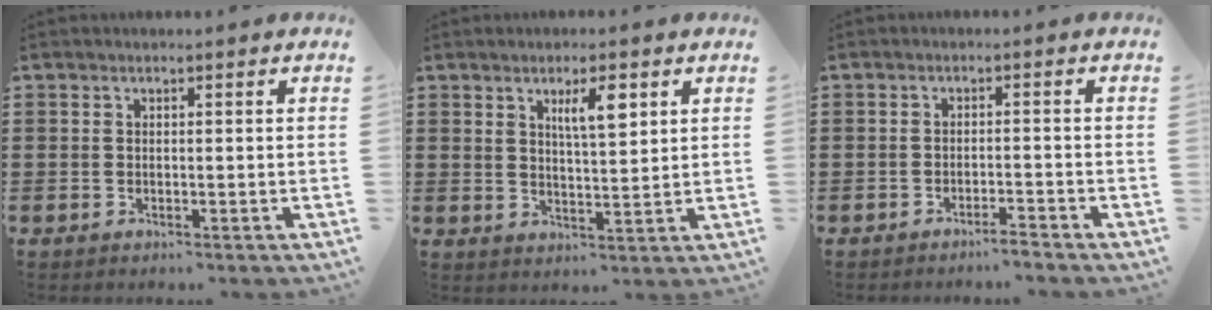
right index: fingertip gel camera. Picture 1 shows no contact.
{"total": 5.0, "force": [2.5, 1.4, 4.1], "torque": [-0.071, 0.001, 0.038]}
{"total": 2.0, "force": [-1.8, -0.2, 0.7], "torque": [-0.013, 0.000, -0.036]}